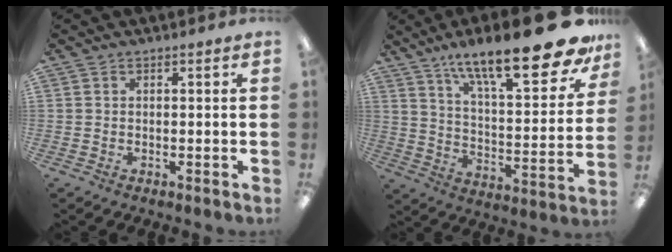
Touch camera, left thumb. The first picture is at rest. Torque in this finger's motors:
{"motor_torque": [1.08, 0.38, 1.86, -0.92, 0.31]}